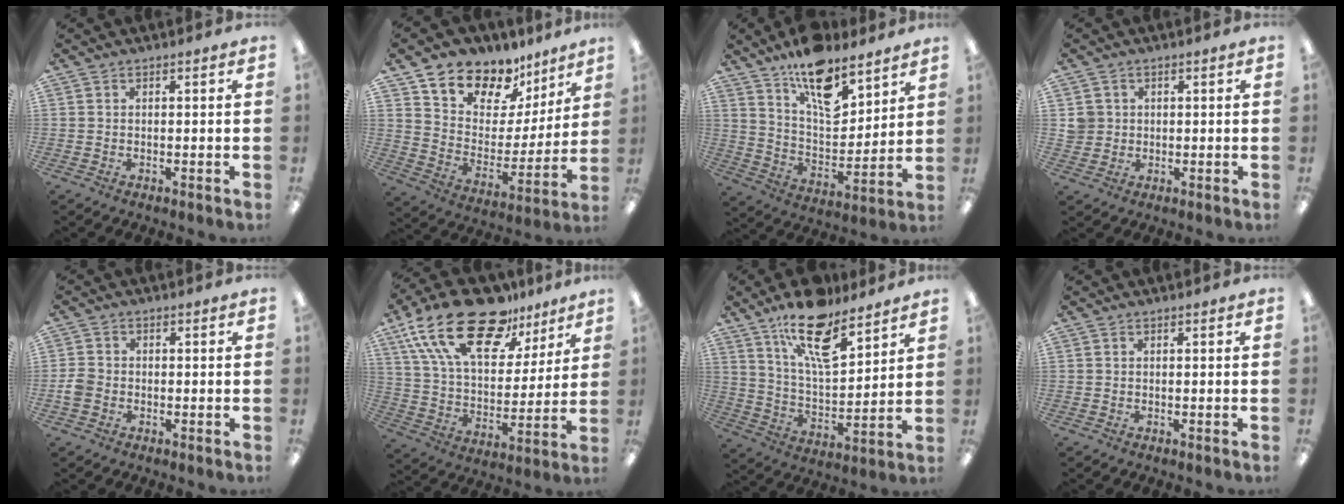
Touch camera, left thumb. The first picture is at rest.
{"total": 12.4, "force": [10.0, 7.2, 2.0], "torque": [-0.048, -0.090, 0.186]}
{"total": 15.6, "force": [11.5, 6.7, 8.2], "torque": [-0.136, -0.069, 0.202]}
{"total": 3.8, "force": [0.9, 3.7, 0.3], "torque": [0.000, 0.003, 0.013]}
{"total": 3.3, "force": [-1.1, 2.7, 1.5], "torque": [-0.022, 0.009, -0.019]}
{"total": 24.0, "force": [16.0, 11.0, 14.1], "torque": [-0.262, -0.091, 0.283]}
{"total": 17.5, "force": [12.2, 6.8, 10.6], "torque": [-0.177, -0.063, 0.208]}
{"total": 0.0}